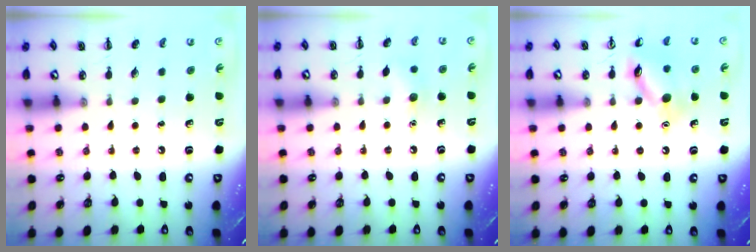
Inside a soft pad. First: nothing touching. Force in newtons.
{"total": 6.5, "press": 6.3, "slide": 1.8}
{"total": 12.2, "press": 12.2, "slide": 0.9}